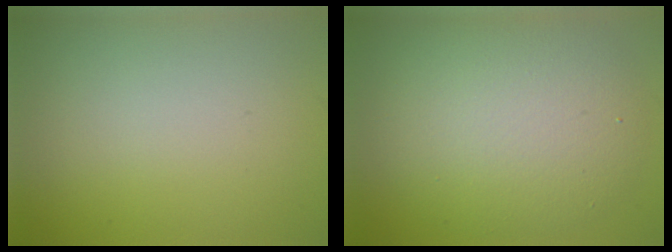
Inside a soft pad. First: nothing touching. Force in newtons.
{"total": 7.7, "press": 7.7, "slide": 0.2}